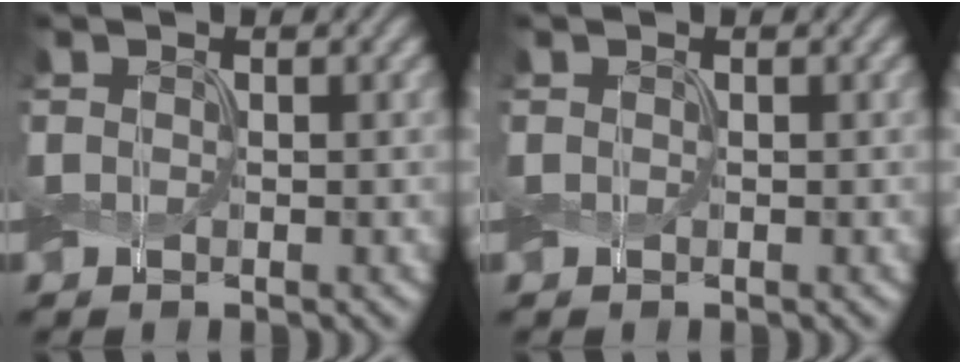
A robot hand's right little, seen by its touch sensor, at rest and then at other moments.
{"total": 0.0}